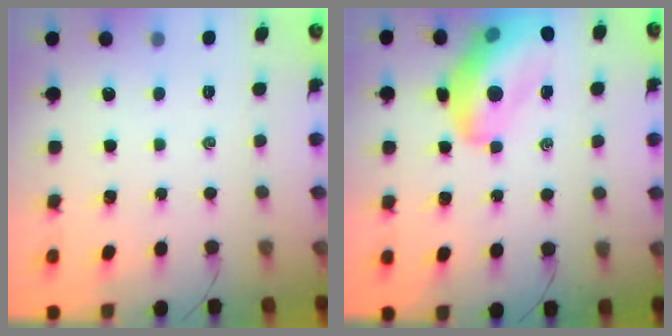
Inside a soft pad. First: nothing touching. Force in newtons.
{"total": 17.7, "press": 17.4, "slide": 3.3}